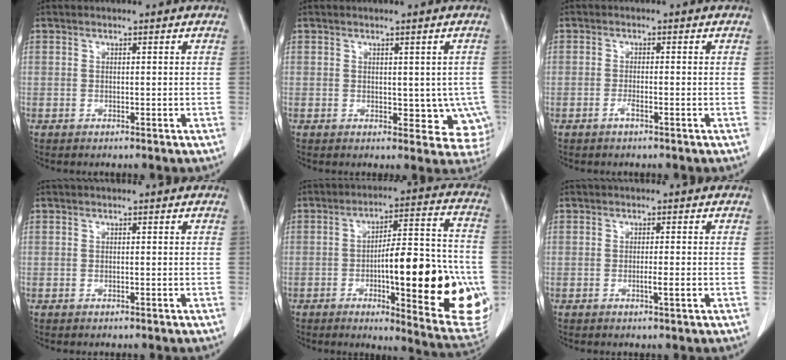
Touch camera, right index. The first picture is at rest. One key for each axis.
{"total": 5.8, "fx": -0.2, "fy": 3.9, "fz": 4.3, "tx": -0.016, "ty": 0.000, "tz": 0.004}
{"total": 1.3, "fx": -0.7, "fy": 0.0, "fz": 1.0, "tx": -0.020, "ty": 0.001, "tz": -0.014}
{"total": 0.0}
{"total": 24.6, "fx": -4.8, "fy": 4.9, "fz": 23.6, "tx": -0.266, "ty": 0.011, "tz": -0.050}
{"total": 1.7, "fx": -0.5, "fy": -0.1, "fz": 1.6, "tx": -0.030, "ty": -0.001, "tz": -0.006}